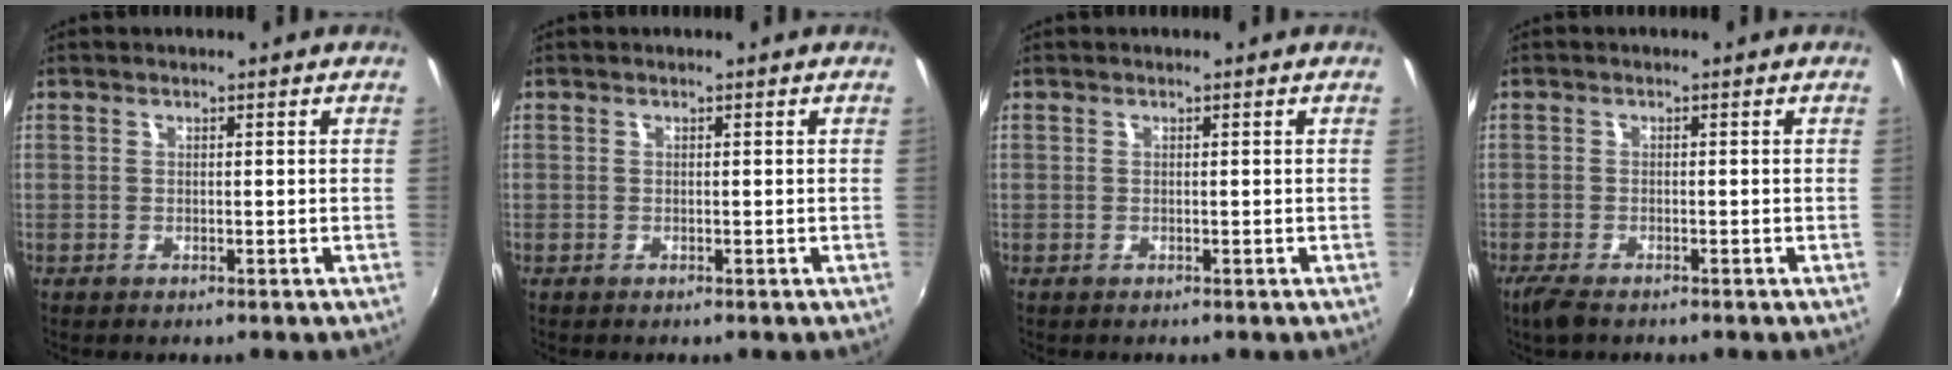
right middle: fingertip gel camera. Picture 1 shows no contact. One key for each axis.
{"total": 0.0}
{"total": 0.0}
{"total": 3.3, "fx": -2.4, "fy": 0.9, "fz": 2.0, "tx": -0.049, "ty": -0.011, "tz": -0.046}